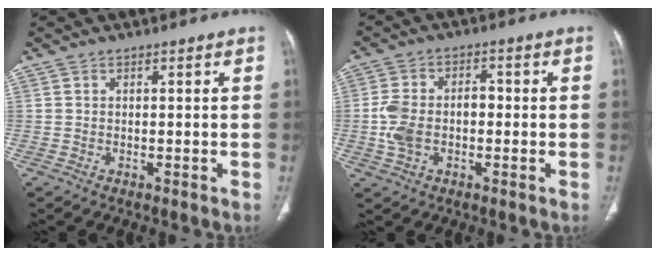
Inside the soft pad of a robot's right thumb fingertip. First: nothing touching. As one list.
[{"total": 8.2, "force": [-1.1, 5.4, 6.0], "torque": [-0.121, 0.027, -0.019]}]